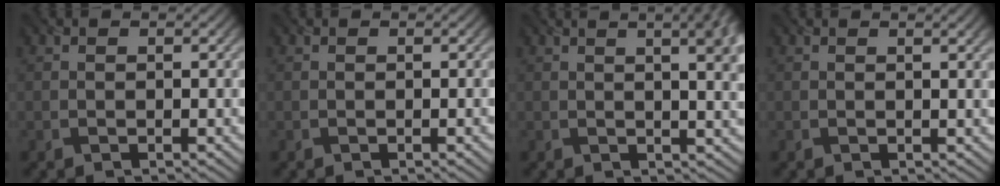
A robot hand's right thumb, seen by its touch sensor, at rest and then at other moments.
{"total": 0.6, "force": [0.1, -0.2, 0.5], "torque": [-0.011, 0.001, 0.000]}
{"total": 7.9, "force": [3.0, 2.7, 6.8], "torque": [-0.063, 0.021, 0.028]}
{"total": 1.5, "force": [1.0, -0.1, 1.1], "torque": [-0.014, 0.000, 0.016]}